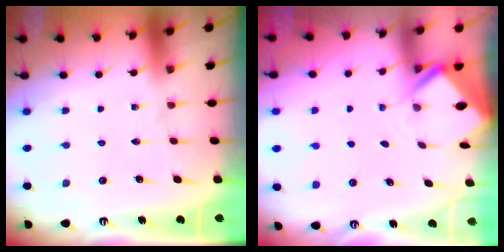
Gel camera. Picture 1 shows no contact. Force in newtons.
{"total": 2.4, "press": 2.4, "slide": 0.1}